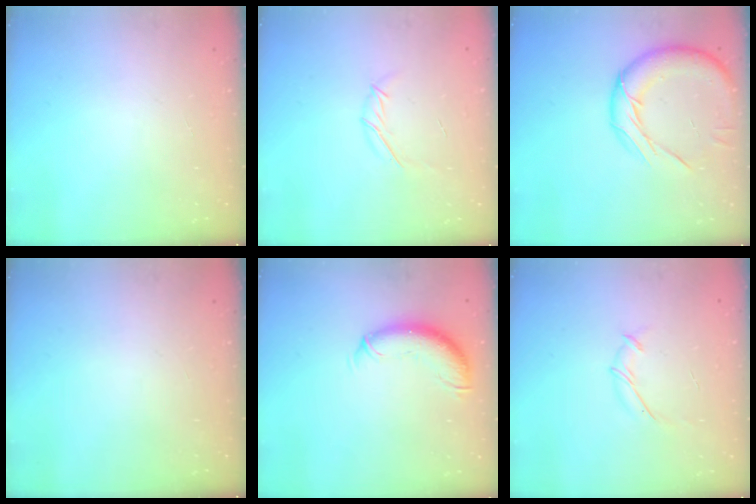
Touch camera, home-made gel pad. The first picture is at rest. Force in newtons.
{"total": 5.0, "press": 4.9, "slide": 1.2}
{"total": 14.9, "press": 14.9, "slide": 1.2}
{"total": 0.0}
{"total": 10.6, "press": 10.4, "slide": 2.1}
{"total": 5.8, "press": 5.7, "slide": 1.1}